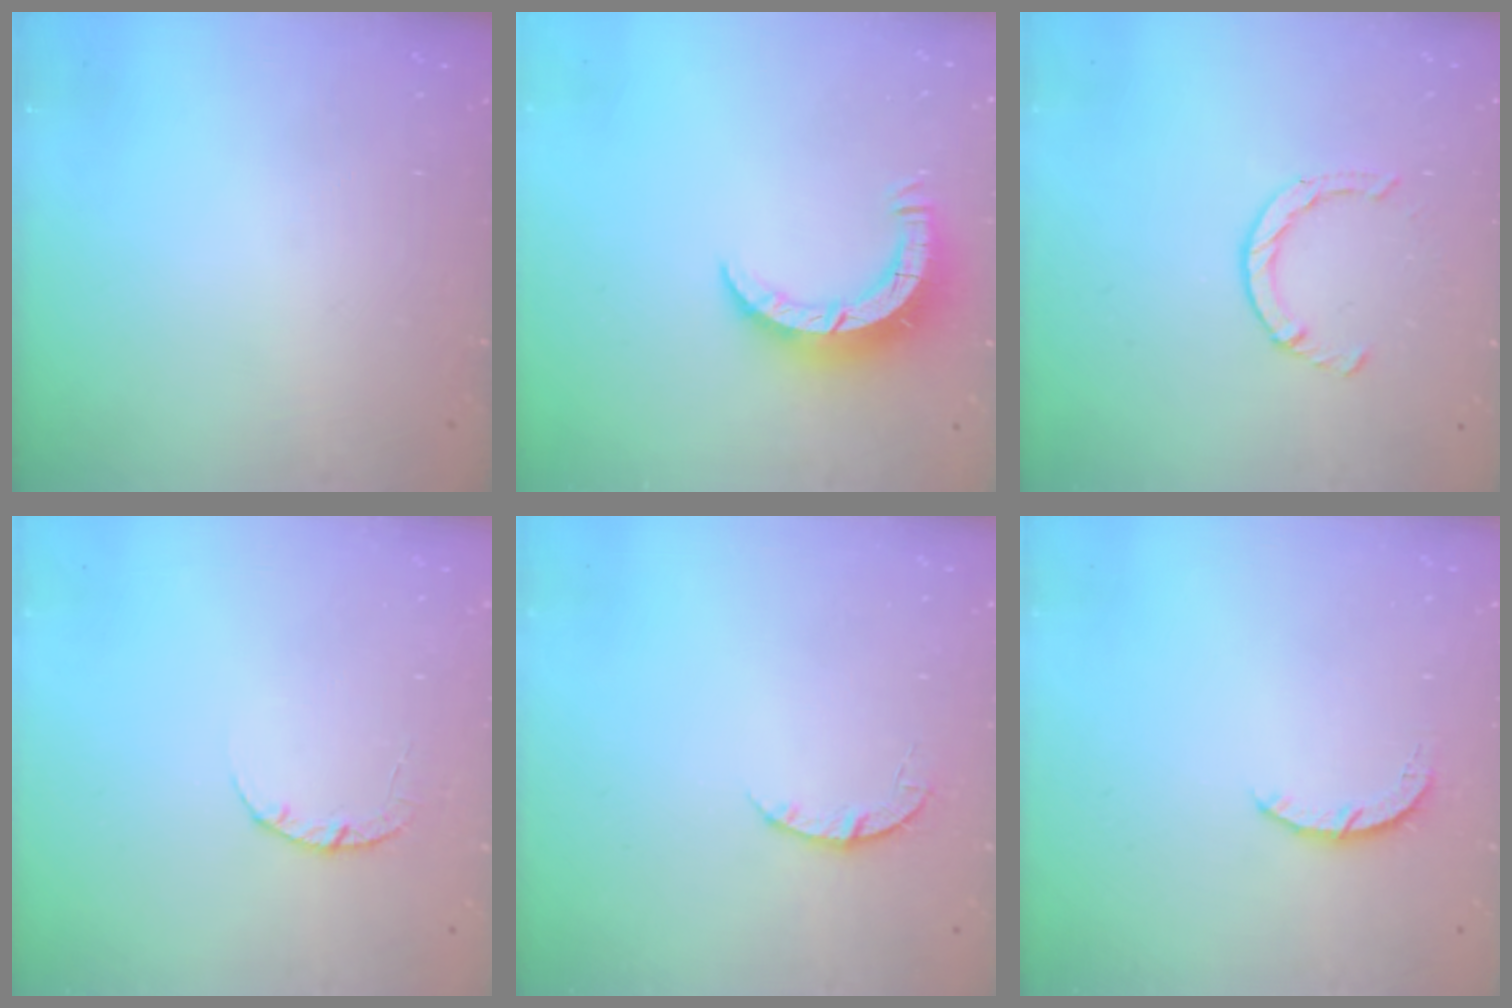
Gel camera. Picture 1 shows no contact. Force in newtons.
{"total": 7.8, "press": 7.7, "slide": 0.8}
{"total": 4.1, "press": 4.0, "slide": 0.4}
{"total": 3.4, "press": 3.4, "slide": 0.4}
{"total": 3.2, "press": 3.2, "slide": 0.5}
{"total": 3.0, "press": 3.0, "slide": 0.4}